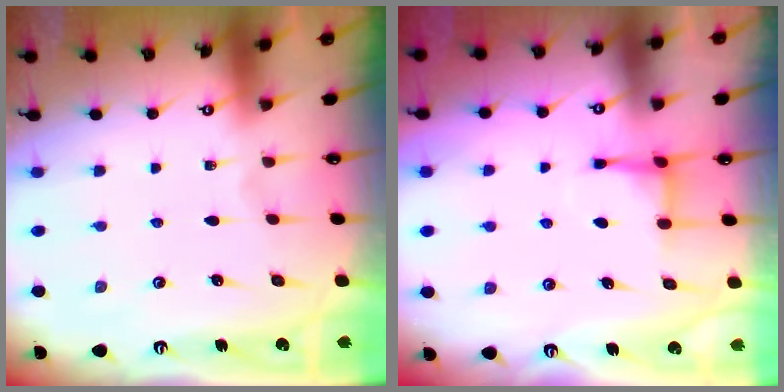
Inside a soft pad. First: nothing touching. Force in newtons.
{"total": 3.8, "press": 3.8, "slide": 0.7}